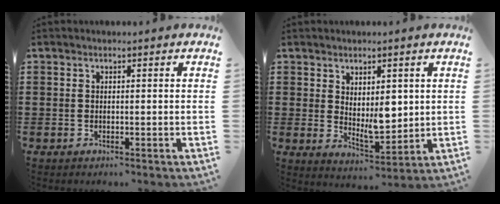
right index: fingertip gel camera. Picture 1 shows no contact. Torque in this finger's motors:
{"motor_torque": [1.44, 0.70, 0.57, 0.09]}